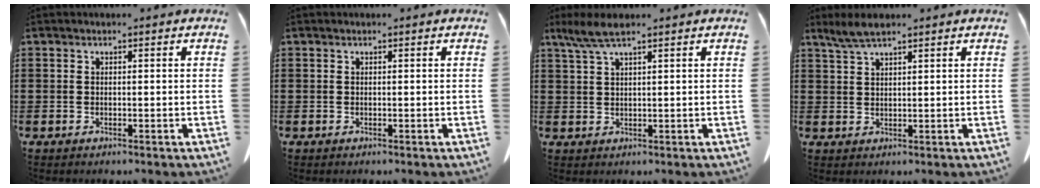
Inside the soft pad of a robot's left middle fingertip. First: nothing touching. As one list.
[{"total": 0.0}, {"total": 3.9, "force": [2.6, 0.5, 2.9], "torque": [-0.062, 0.000, 0.048]}, {"total": 3.1, "force": [2.3, 0.5, 1.9], "torque": [-0.043, 0.001, 0.044]}]